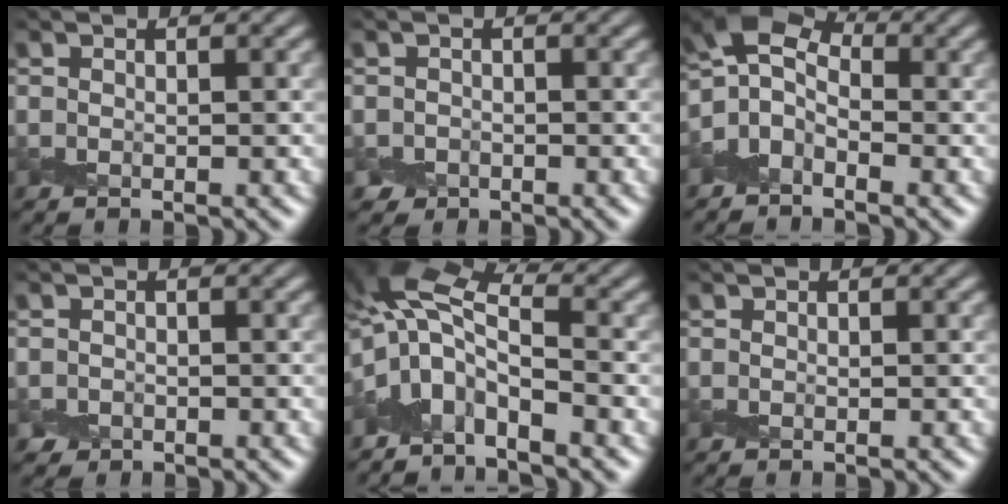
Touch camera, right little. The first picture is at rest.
{"total": 1.3, "force": [-0.9, 0.9, 0.0], "torque": [0.005, -0.001, -0.019]}
{"total": 4.7, "force": [-1.7, 3.0, 3.2], "torque": [-0.062, 0.013, -0.051]}
{"total": 0.9, "force": [-0.6, 0.7, 0.0], "torque": [0.005, -0.003, -0.011]}
{"total": 5.9, "force": [-2.8, 2.7, 4.4], "torque": [-0.084, 0.008, -0.071]}
{"total": 0.0}